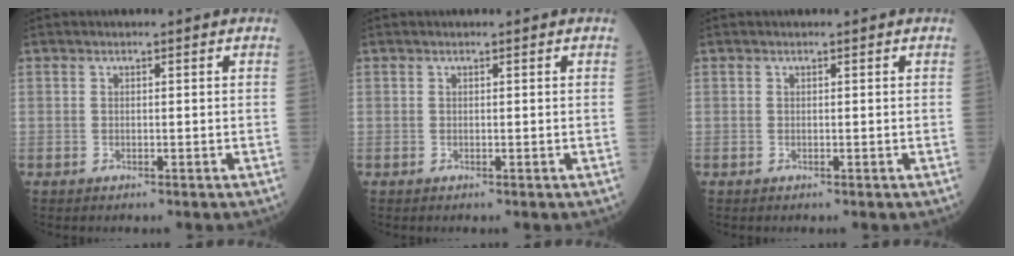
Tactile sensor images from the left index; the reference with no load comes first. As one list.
[{"total": 0.0}, {"total": 0.0}]